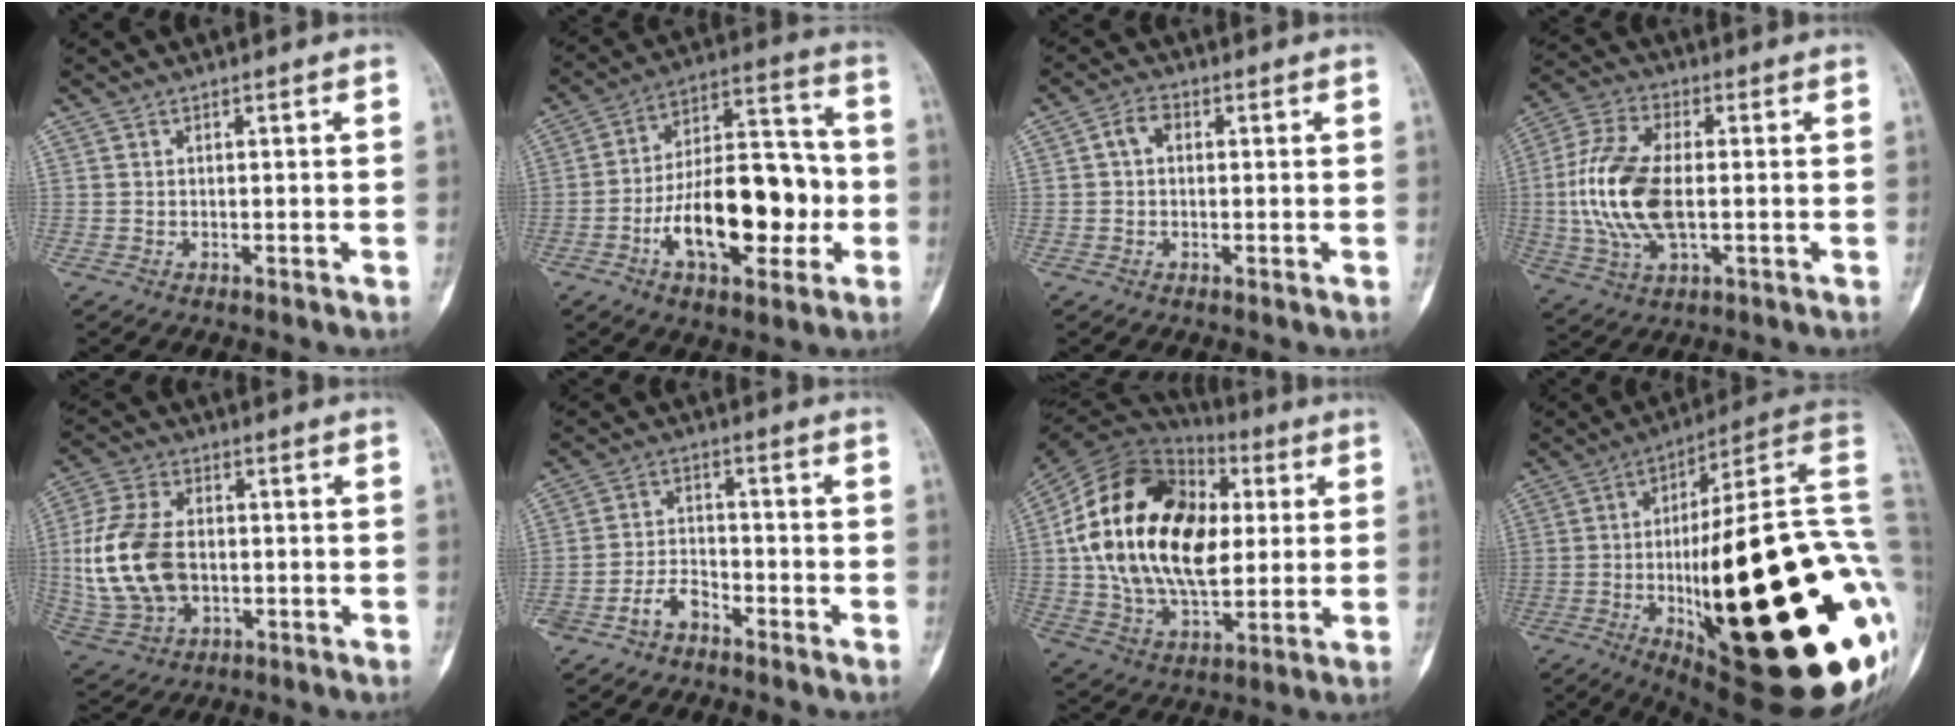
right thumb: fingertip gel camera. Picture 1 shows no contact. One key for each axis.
{"total": 21.0, "fx": -5.1, "fy": 10.6, "fz": 17.5, "tx": -0.251, "ty": 0.045, "tz": -0.080}
{"total": 3.1, "fx": 0.4, "fy": 2.2, "fz": 2.1, "tx": -0.031, "ty": 0.013, "tz": 0.002}
{"total": 15.0, "fx": -0.7, "fy": 7.6, "fz": 12.9, "tx": -0.276, "ty": 0.007, "tz": -0.014}
{"total": 16.0, "fx": -0.3, "fy": 10.6, "fz": 12.0, "tx": -0.243, "ty": 0.005, "tz": 0.003}
{"total": 5.7, "fx": -3.6, "fy": 3.5, "fz": 2.6, "tx": -0.040, "ty": 0.033, "tz": -0.066}
{"total": 28.8, "fx": 3.9, "fy": 17.3, "fz": 22.7, "tx": -0.414, "ty": 0.001, "tz": 0.066}
{"total": 44.0, "fx": -7.8, "fy": 12.7, "fz": 41.4, "tx": -0.507, "ty": 0.026, "tz": -0.111}